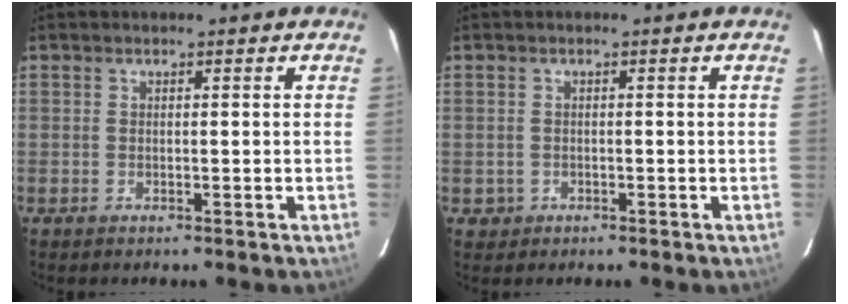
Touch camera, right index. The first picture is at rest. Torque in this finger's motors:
{"motor_torque": [-0.32, -0.07, -0.85, -0.21]}